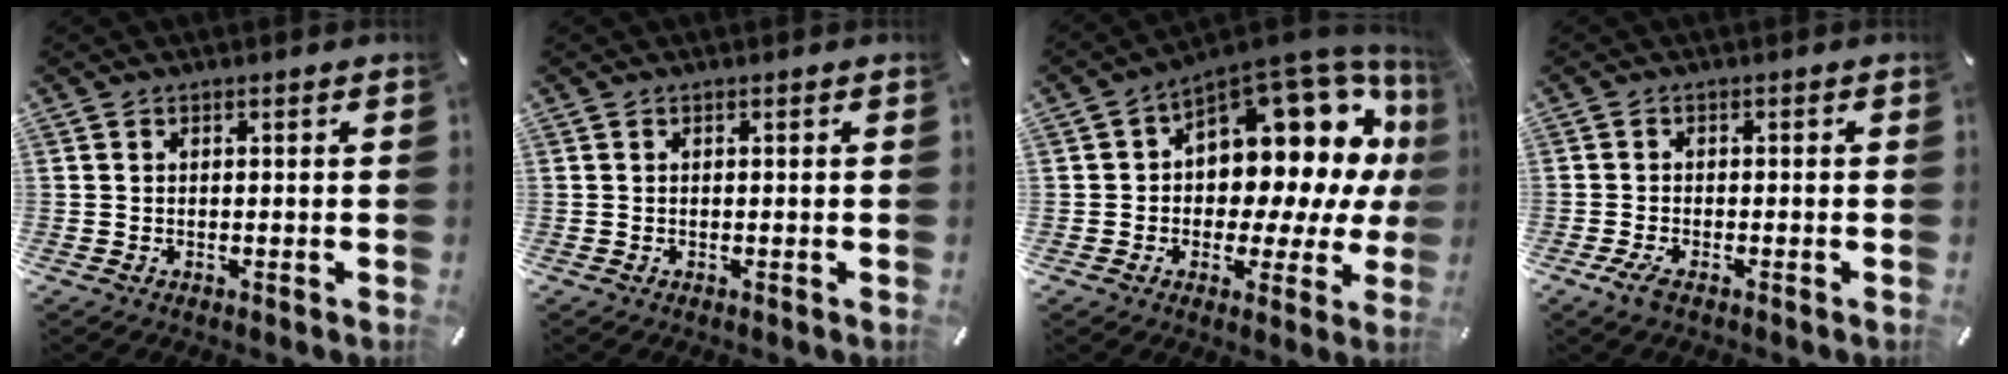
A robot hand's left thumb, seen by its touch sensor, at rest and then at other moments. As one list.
[{"total": 0.0}, {"total": 15.2, "force": [7.4, 9.1, 9.6], "torque": [-0.111, -0.090, 0.122]}, {"total": 2.8, "force": [-1.6, 0.9, 2.1], "torque": [-0.046, 0.001, -0.032]}]